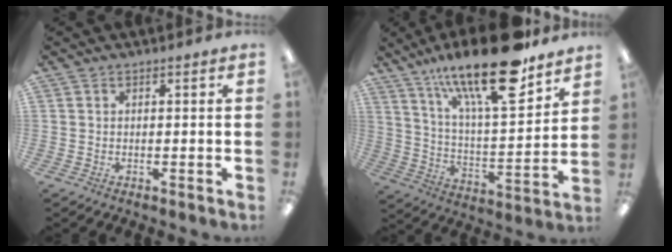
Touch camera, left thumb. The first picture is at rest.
{"total": 23.6, "force": [16.6, 6.6, 15.5], "torque": [-0.251, -0.100, 0.272]}